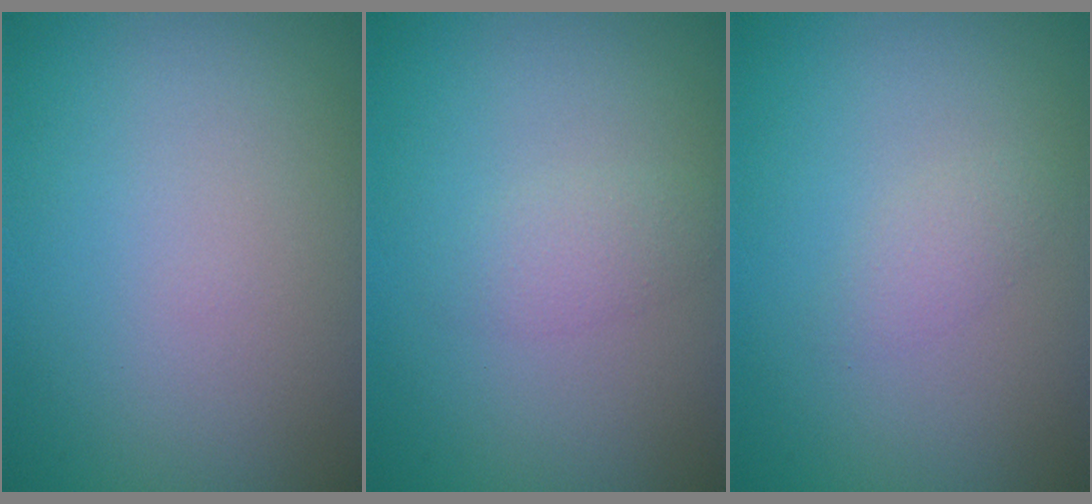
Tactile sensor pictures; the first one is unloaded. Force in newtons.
{"total": 1.4, "press": 1.4, "slide": 0.0}
{"total": 1.2, "press": 1.2, "slide": 0.1}